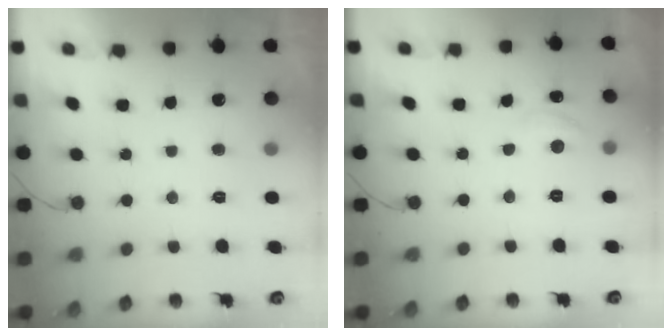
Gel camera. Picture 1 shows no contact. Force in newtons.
{"total": 5.8, "press": 5.8, "slide": 0.3}